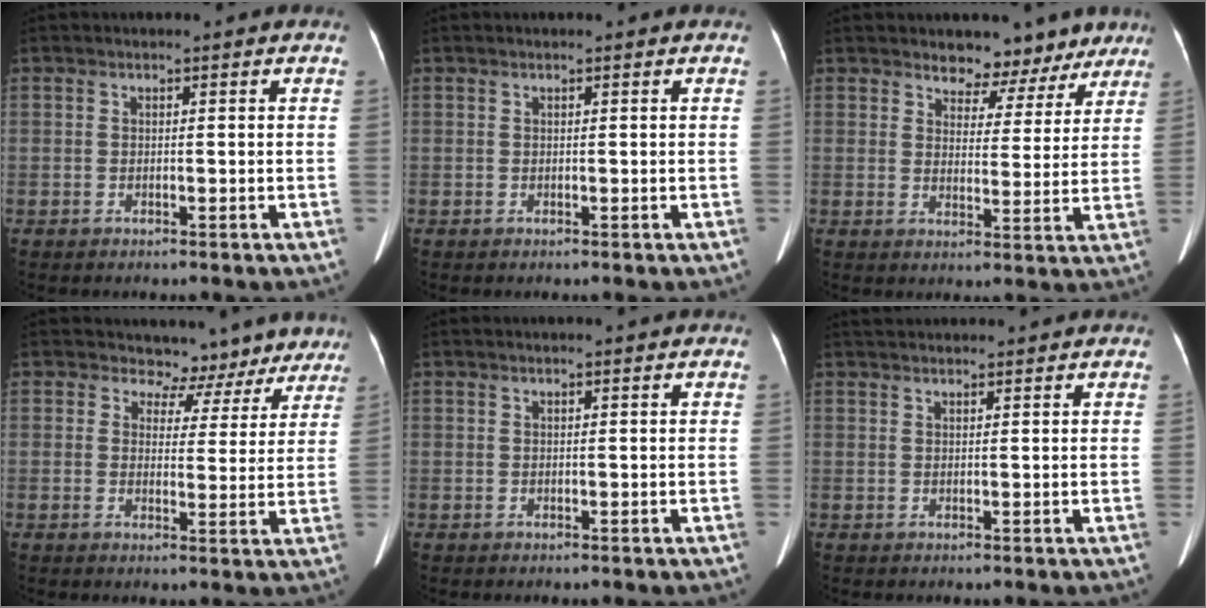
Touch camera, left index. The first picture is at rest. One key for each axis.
{"total": 0.0}
{"total": 7.9, "fx": 6.7, "fy": 3.9, "fz": 1.4, "tx": -0.003, "ty": -0.001, "tz": 0.078}
{"total": 9.4, "fx": 8.3, "fy": 4.4, "fz": -0.7, "tx": 0.041, "ty": -0.006, "tz": 0.067}
{"total": 2.1, "fx": 1.9, "fy": 0.0, "fz": 0.9, "tx": -0.011, "ty": 0.018, "tz": 0.025}
{"total": 6.7, "fx": 6.3, "fy": 0.8, "fz": 2.3, "tx": -0.033, "ty": 0.039, "tz": 0.090}